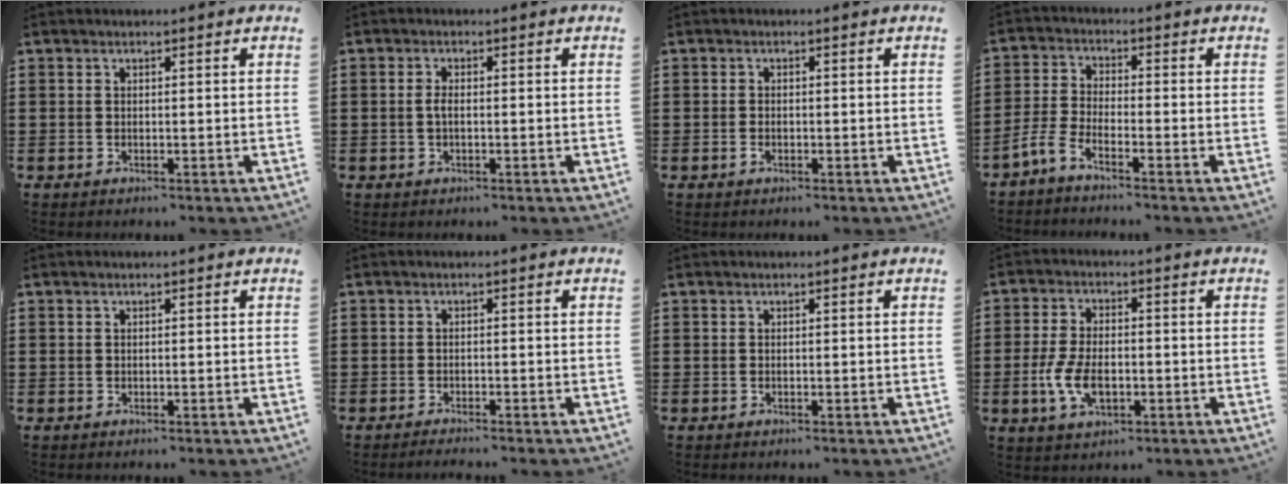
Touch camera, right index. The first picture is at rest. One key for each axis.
{"total": 1.7, "fx": -0.3, "fy": 0.4, "fz": 1.7, "tx": -0.040, "ty": -0.007, "tz": -0.006}
{"total": 0.9, "fx": -0.5, "fy": 0.4, "fz": 0.7, "tx": -0.014, "ty": -0.006, "tz": -0.008}
{"total": 3.5, "fx": -3.1, "fy": 0.1, "fz": 1.5, "tx": -0.051, "ty": -0.006, "tz": -0.068}
{"total": 0.0}
{"total": 1.1, "fx": -1.1, "fy": -0.3, "fz": 0.1, "tx": -0.005, "ty": -0.003, "tz": -0.020}
{"total": 0.0}
{"total": 6.5, "fx": -1.6, "fy": 3.3, "fz": 5.3, "tx": -0.128, "ty": -0.007, "tz": -0.032}